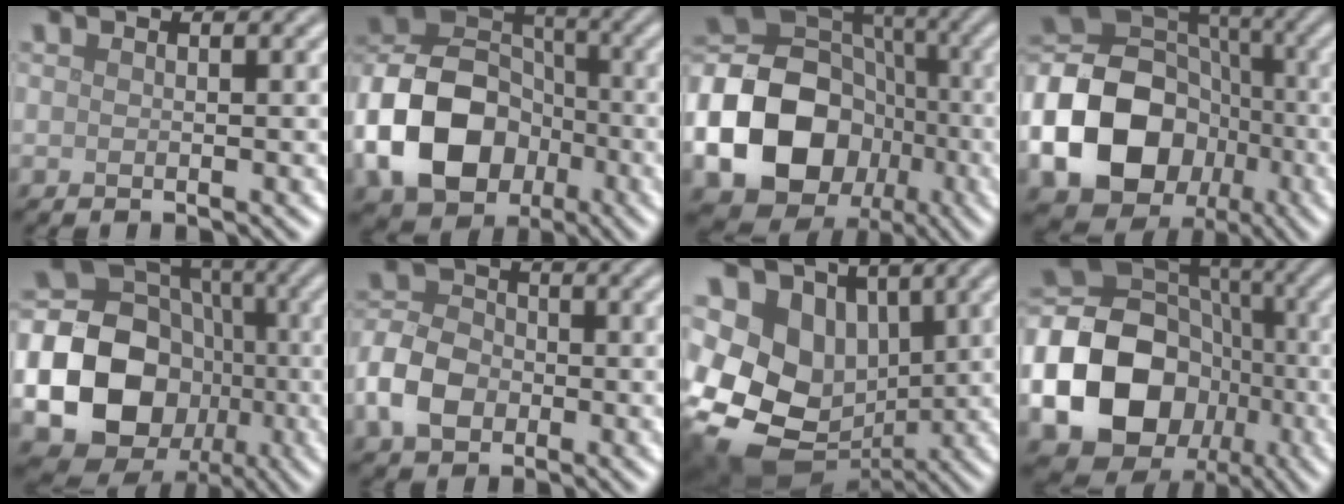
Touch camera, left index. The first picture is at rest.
{"total": 12.1, "force": [-3.9, 9.0, 7.0], "torque": [-0.139, 0.000, -0.083]}
{"total": 17.5, "force": [-5.0, 14.6, 8.3], "torque": [-0.176, -0.019, -0.109]}
{"total": 15.3, "force": [-4.4, 12.3, 7.9], "torque": [-0.175, -0.013, -0.092]}
{"total": 23.7, "force": [-5.2, 21.5, 8.6], "torque": [-0.203, -0.028, -0.117]}
{"total": 5.3, "force": [-2.1, 3.8, 3.0], "torque": [-0.065, 0.005, -0.052]}
{"total": 12.6, "force": [0.2, 10.4, 7.1], "torque": [-0.145, -0.020, 0.008]}
{"total": 20.4, "force": [-5.8, 17.4, 8.9], "torque": [-0.196, -0.025, -0.119]}